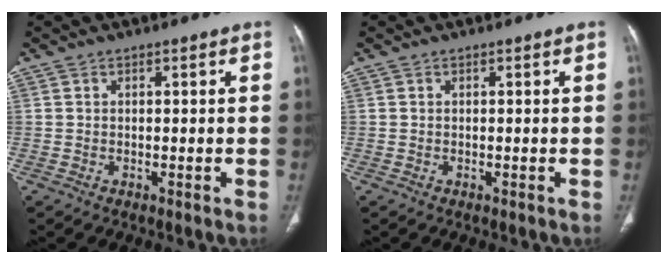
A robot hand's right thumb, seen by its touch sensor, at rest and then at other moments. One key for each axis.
{"total": 0.0}